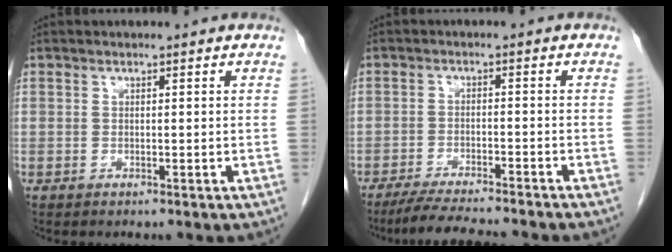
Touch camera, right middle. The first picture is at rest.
{"total": 9.5, "force": [-8.5, 0.1, 4.4], "torque": [-0.065, -0.021, -0.132]}